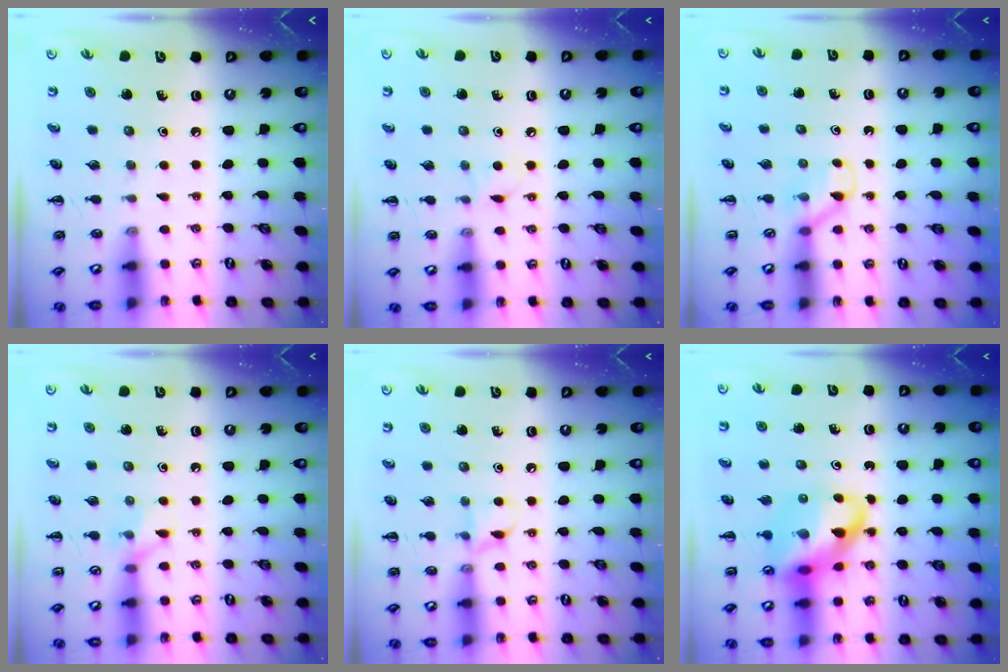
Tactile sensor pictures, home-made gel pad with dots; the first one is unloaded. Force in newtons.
{"total": 5.2, "press": 5.0, "slide": 1.5}
{"total": 3.9, "press": 3.7, "slide": 1.4}
{"total": 6.7, "press": 6.5, "slide": 1.7}
{"total": 6.2, "press": 6.0, "slide": 1.4}
{"total": 14.6, "press": 14.1, "slide": 3.8}